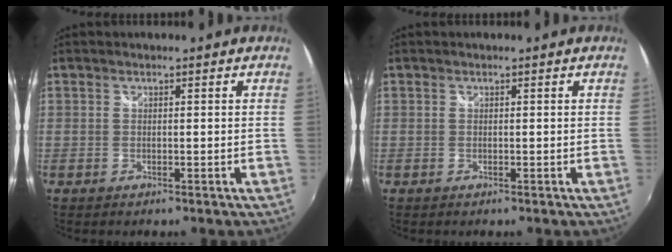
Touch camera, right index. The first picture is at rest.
{"total": 0.0}